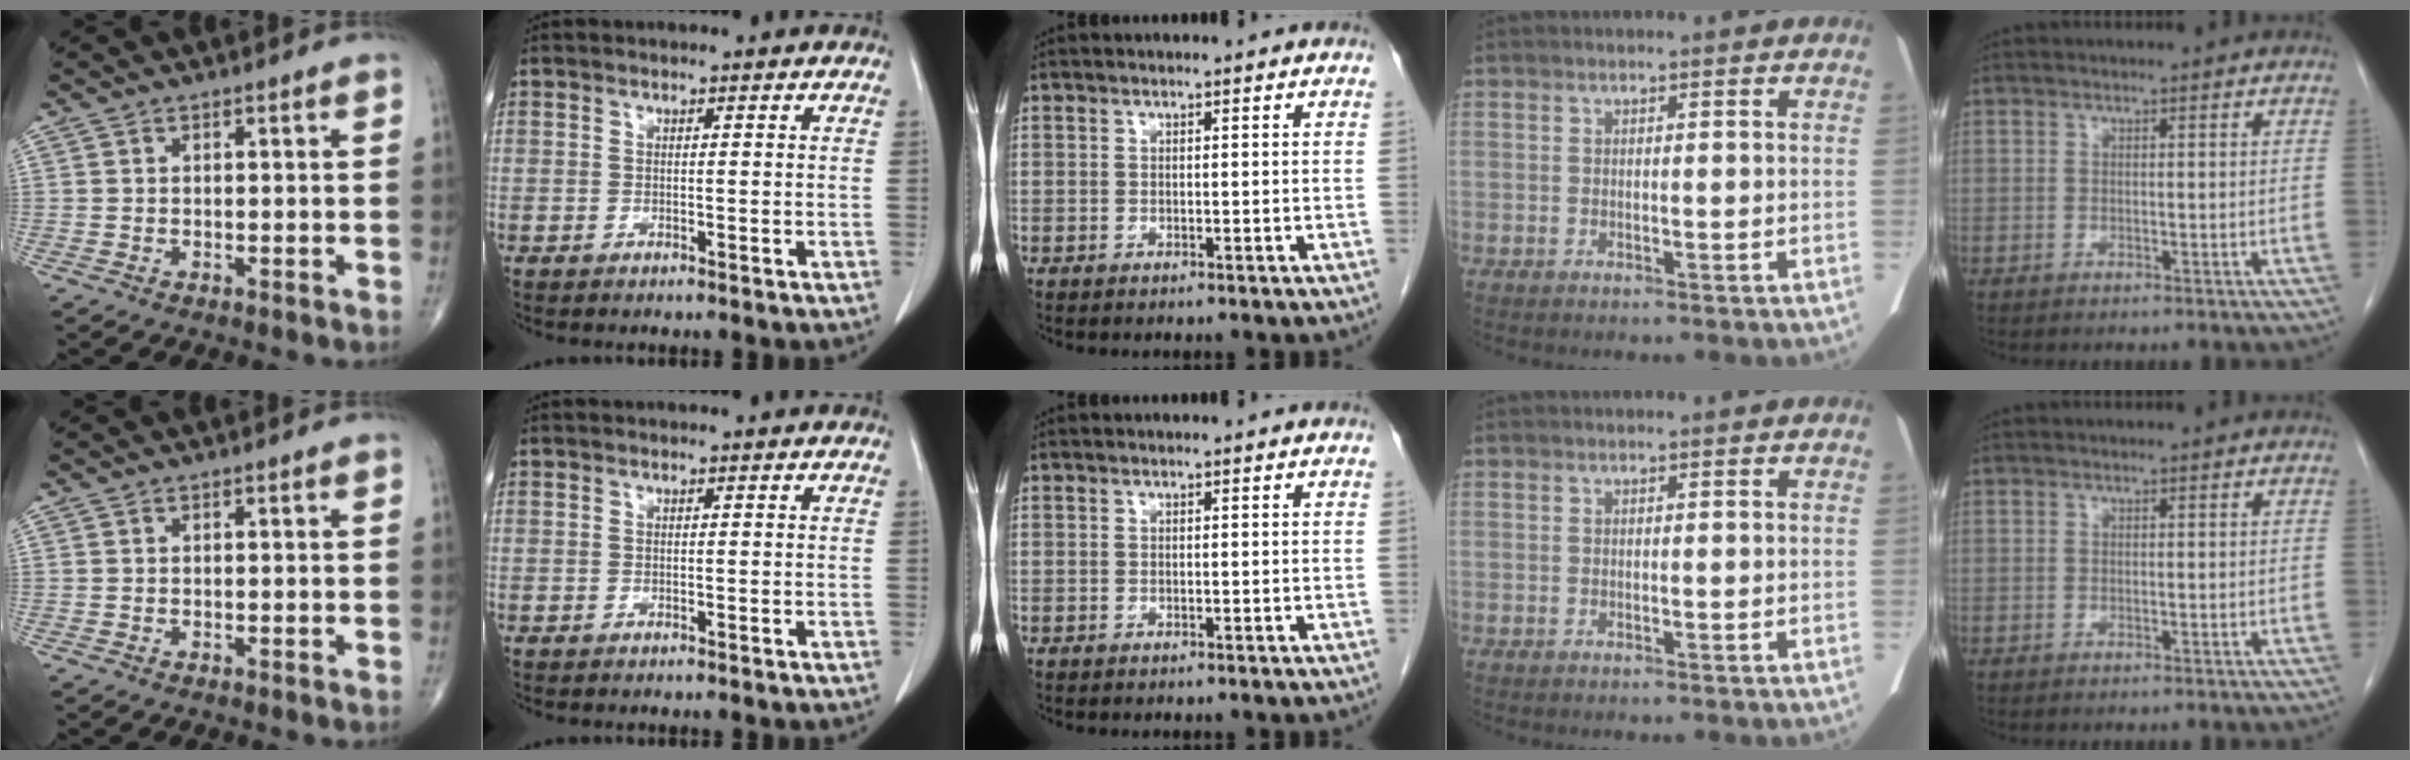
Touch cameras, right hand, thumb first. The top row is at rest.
{}